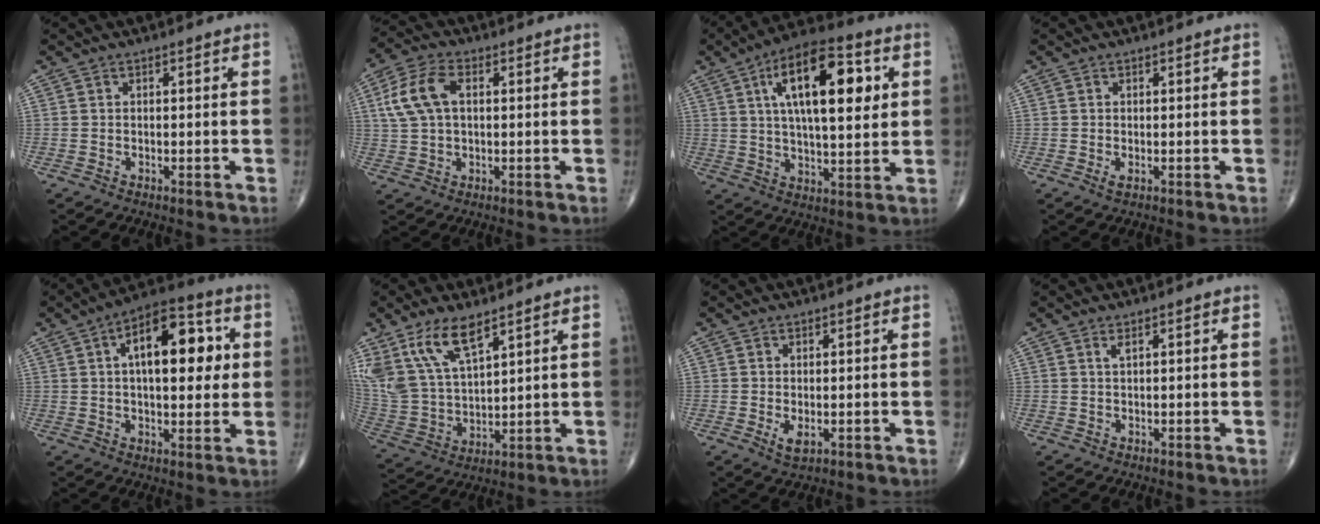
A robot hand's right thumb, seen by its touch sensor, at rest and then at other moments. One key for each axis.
{"total": 9.2, "fx": 2.0, "fy": 5.4, "fz": 7.2, "tx": -0.154, "ty": 0.017, "tz": 0.037}
{"total": 19.4, "fx": 5.7, "fy": 7.9, "fz": 16.7, "tx": -0.253, "ty": -0.002, "tz": 0.087}
{"total": 0.8, "fx": -0.2, "fy": 0.3, "fz": 0.7, "tx": -0.013, "ty": -0.004, "tz": -0.003}
{"total": 16.4, "fx": 3.6, "fy": 7.9, "fz": 13.9, "tx": -0.176, "ty": 0.013, "tz": 0.048}
{"total": 14.9, "fx": 9.1, "fy": 6.4, "fz": 9.9, "tx": -0.191, "ty": -0.031, "tz": 0.198}
{"total": 2.3, "fx": -0.4, "fy": 1.1, "fz": 2.0, "tx": -0.033, "ty": -0.007, "tz": -0.001}
{"total": 0.9, "fx": 0.5, "fy": 0.2, "fz": 0.7, "tx": -0.016, "ty": 0.000, "tz": 0.010}